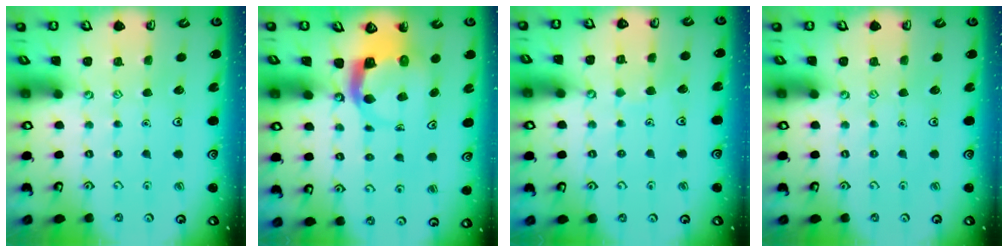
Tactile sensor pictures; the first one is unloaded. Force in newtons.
{"total": 5.0, "press": 5.0, "slide": 0.6}
{"total": 3.9, "press": 3.9, "slide": 0.3}
{"total": 0.0}